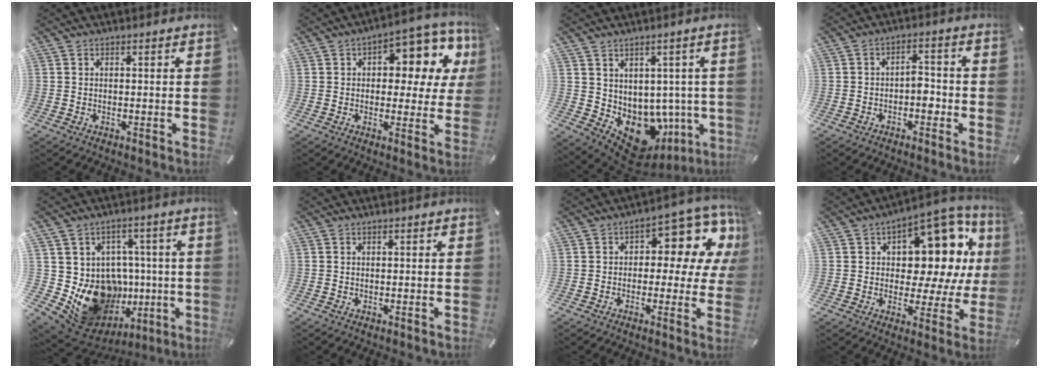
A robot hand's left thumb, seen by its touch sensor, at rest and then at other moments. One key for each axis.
{"total": 11.8, "fx": 4.2, "fy": 6.7, "fz": 8.8, "tx": -0.102, "ty": -0.034, "tz": 0.068}
{"total": 8.5, "fx": -2.5, "fy": 7.0, "fz": 4.2, "tx": -0.055, "ty": -0.026, "tz": -0.022}
{"total": 4.0, "fx": -1.7, "fy": 2.4, "fz": 2.7, "tx": -0.048, "ty": 0.013, "tz": -0.031}
{"total": 16.7, "fx": -3.3, "fy": 14.3, "fz": 8.0, "tx": -0.122, "ty": -0.015, "tz": -0.014}
{"total": 0.0}
{"total": 10.9, "fx": 3.8, "fy": 5.9, "fz": 8.3, "tx": -0.099, "ty": -0.035, "tz": 0.061}
{"total": 15.5, "fx": 6.9, "fy": 9.0, "fz": 10.6, "tx": -0.124, "ty": -0.068, "tz": 0.115}